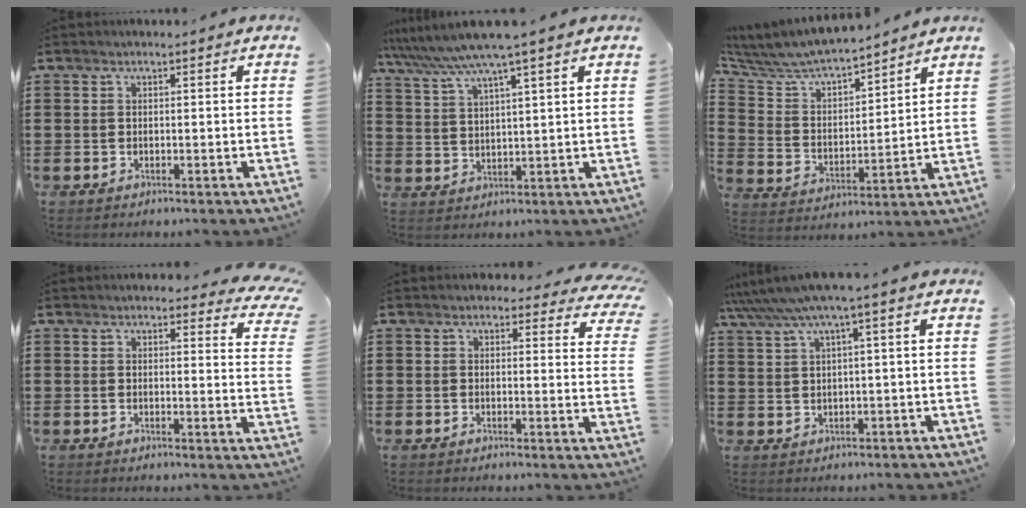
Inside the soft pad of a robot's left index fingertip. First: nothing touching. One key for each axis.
{"total": 6.4, "fx": 5.0, "fy": -0.6, "fz": 3.9, "tx": -0.091, "ty": -0.025, "tz": 0.084}
{"total": 6.6, "fx": 6.1, "fy": 1.4, "fz": 1.8, "tx": -0.069, "ty": -0.042, "tz": 0.103}
{"total": 3.4, "fx": 3.1, "fy": 0.5, "fz": 1.1, "tx": -0.018, "ty": -0.013, "tz": 0.055}
{"total": 2.7, "fx": 2.3, "fy": 0.8, "fz": 1.0, "tx": -0.012, "ty": -0.010, "tz": 0.039}
{"total": 4.4, "fx": 2.0, "fy": -0.2, "fz": 3.9, "tx": -0.086, "ty": -0.013, "tz": 0.030}